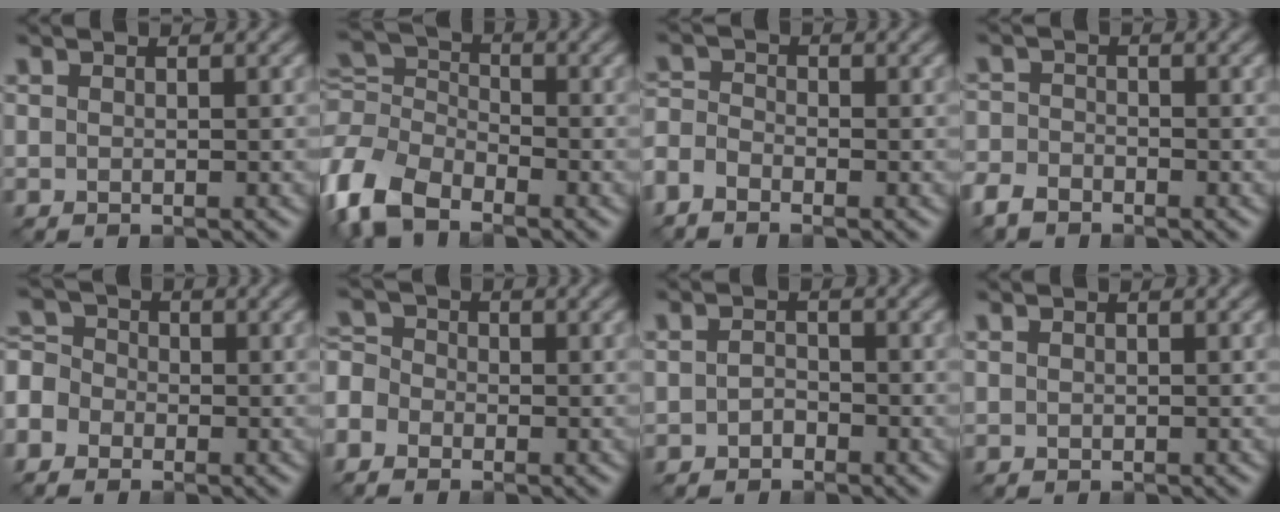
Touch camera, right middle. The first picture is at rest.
{"total": 6.4, "force": [-3.8, 3.8, 3.5], "torque": [-0.082, 0.007, -0.092]}
{"total": 2.5, "force": [-1.8, 1.2, 1.2], "torque": [-0.031, 0.005, -0.051]}
{"total": 2.5, "force": [-2.0, 1.4, 0.8], "torque": [-0.020, 0.003, -0.051]}
{"total": 4.8, "force": [-2.3, 3.8, 1.8], "torque": [-0.035, 0.009, -0.051]}
{"total": 3.7, "force": [-1.9, 2.8, 1.5], "torque": [-0.030, 0.011, -0.044]}
{"total": 1.0, "force": [-0.5, 0.6, 0.6], "torque": [-0.015, 0.006, -0.011]}
{"total": 0.0}